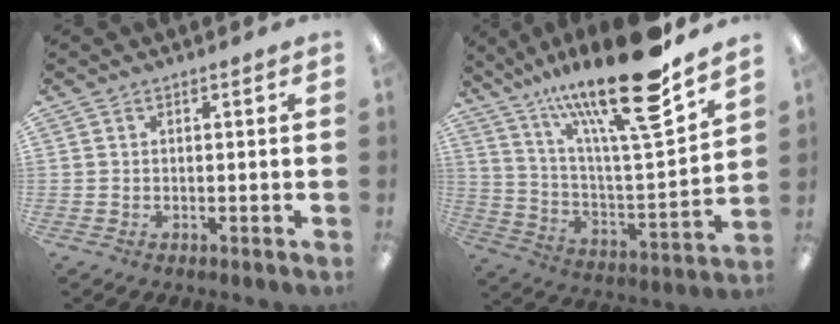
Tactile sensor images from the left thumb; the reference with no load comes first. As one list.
[{"total": 24.7, "force": [17.8, 4.9, 16.3], "torque": [-0.268, -0.112, 0.285]}]